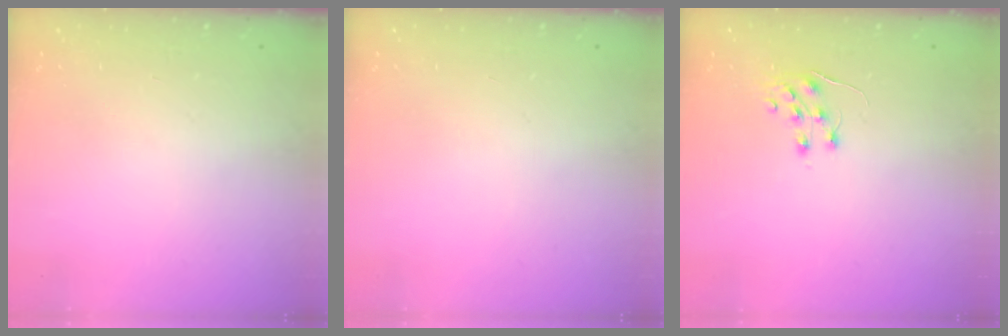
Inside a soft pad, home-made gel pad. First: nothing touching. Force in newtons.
{"total": 0.0}
{"total": 7.1, "press": 7.1, "slide": 0.6}